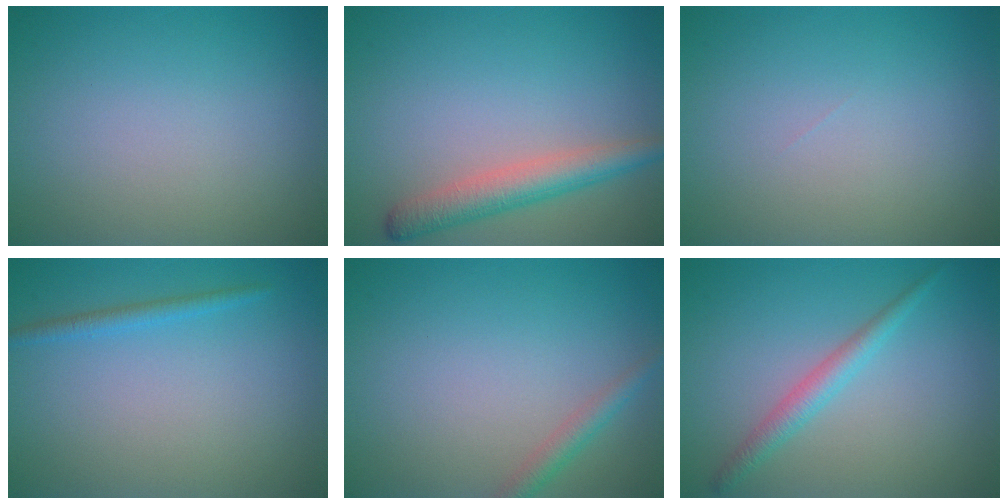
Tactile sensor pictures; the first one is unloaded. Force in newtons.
{"total": 3.8, "press": 3.8, "slide": 0.1}
{"total": 0.0}
{"total": 1.3, "press": 1.3, "slide": 0.1}
{"total": 1.7, "press": 1.7, "slide": 0.1}
{"total": 2.2, "press": 2.2, "slide": 0.1}